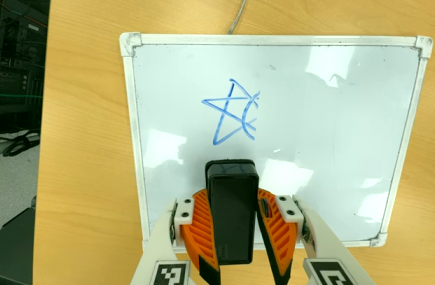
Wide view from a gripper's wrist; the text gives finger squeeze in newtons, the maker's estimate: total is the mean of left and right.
{"total": 11.5, "left": 10.3, "right": 12.6}